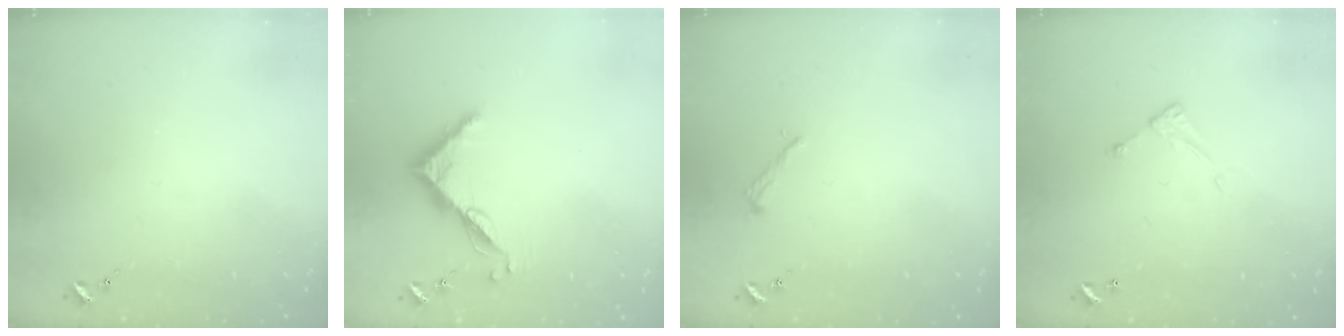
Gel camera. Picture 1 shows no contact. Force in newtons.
{"total": 7.4, "press": 7.4, "slide": 0.7}
{"total": 2.2, "press": 2.2, "slide": 0.3}
{"total": 5.0, "press": 5.0, "slide": 0.4}